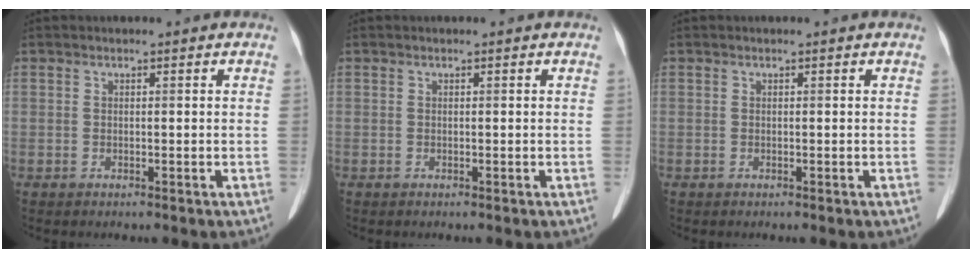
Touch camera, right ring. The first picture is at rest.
{"total": 0.0}
{"total": 0.0}